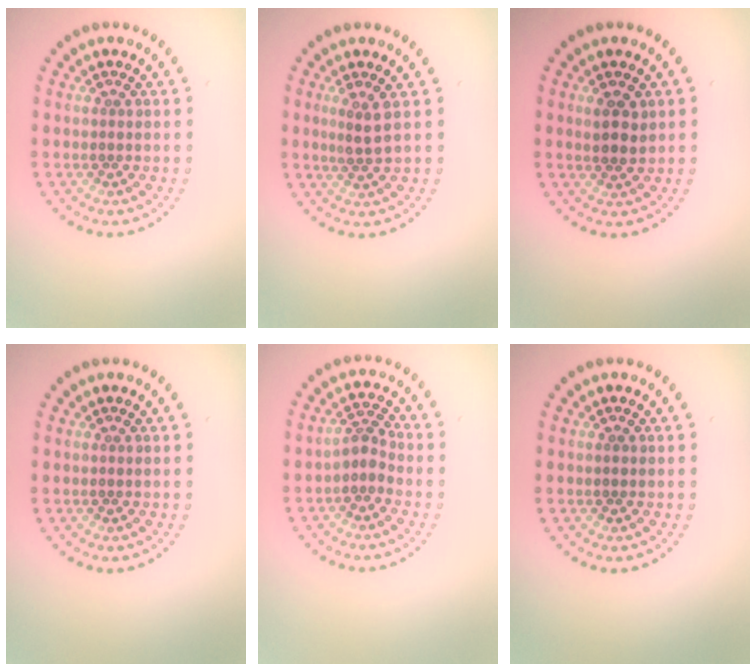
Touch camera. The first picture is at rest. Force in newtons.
{"total": 1.9, "press": 1.3, "slide": 1.4}
{"total": 2.1, "press": 1.9, "slide": 0.8}
{"total": 0.0}
{"total": 2.0, "press": 1.6, "slide": 1.3}
{"total": 0.5, "press": 0.5, "slide": 0.2}